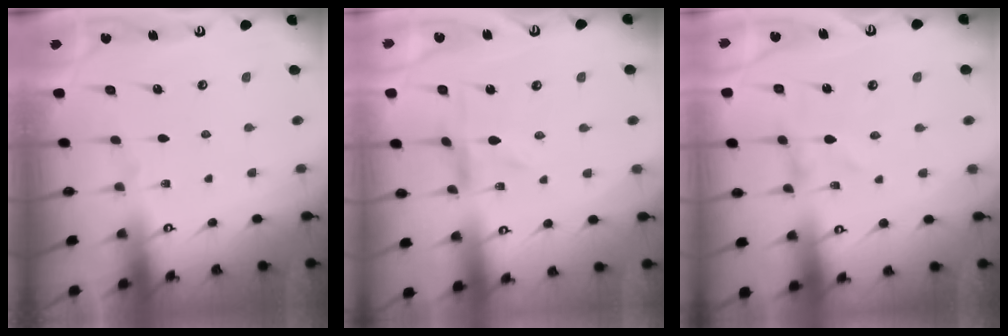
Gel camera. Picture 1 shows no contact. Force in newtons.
{"total": 0.0}
{"total": 0.9, "press": 0.9, "slide": 0.1}